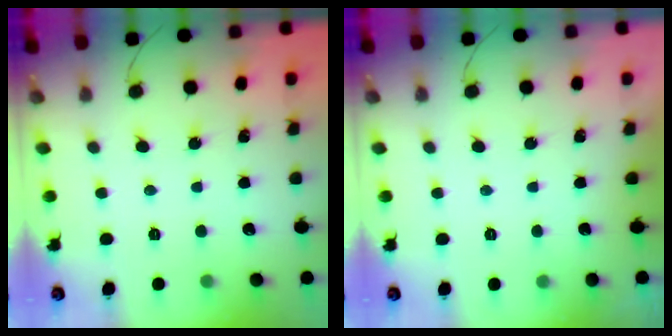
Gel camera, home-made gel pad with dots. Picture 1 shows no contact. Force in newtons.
{"total": 0.0}